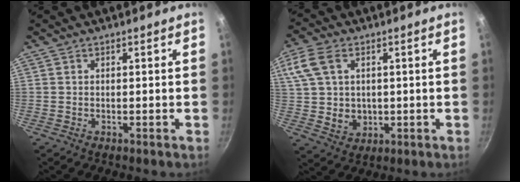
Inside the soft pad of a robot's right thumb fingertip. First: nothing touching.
{"total": 11.5, "force": [2.8, 8.7, 7.1], "torque": [-0.134, -0.002, 0.056]}